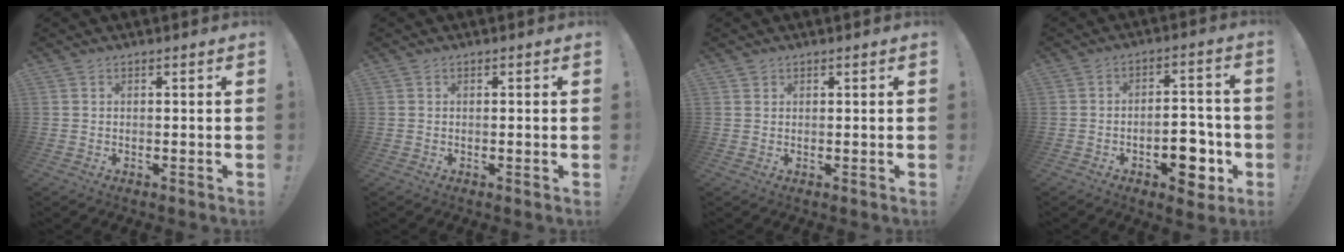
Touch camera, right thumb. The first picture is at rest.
{"total": 0.5, "force": [-0.2, -0.2, 0.4], "torque": [-0.006, -0.001, -0.005]}
{"total": 1.0, "force": [0.8, 0.6, 0.1], "torque": [0.004, -0.003, 0.014]}
{"total": 10.5, "force": [-4.4, 5.9, 7.6], "torque": [-0.081, 0.029, -0.069]}